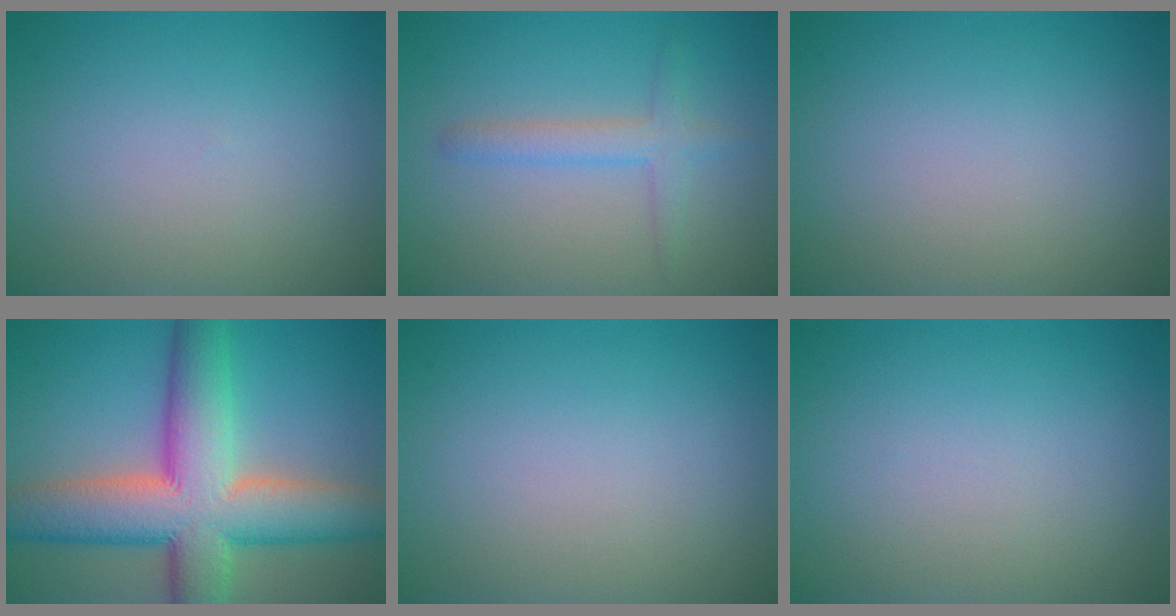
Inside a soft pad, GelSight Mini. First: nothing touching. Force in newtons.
{"total": 2.3, "press": 2.3, "slide": 0.0}
{"total": 0.0}
{"total": 12.1, "press": 12.0, "slide": 0.8}
{"total": 0.0}
{"total": 0.0}